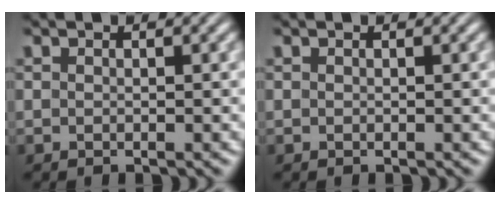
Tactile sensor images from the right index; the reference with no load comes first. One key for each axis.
{"total": 0.0}